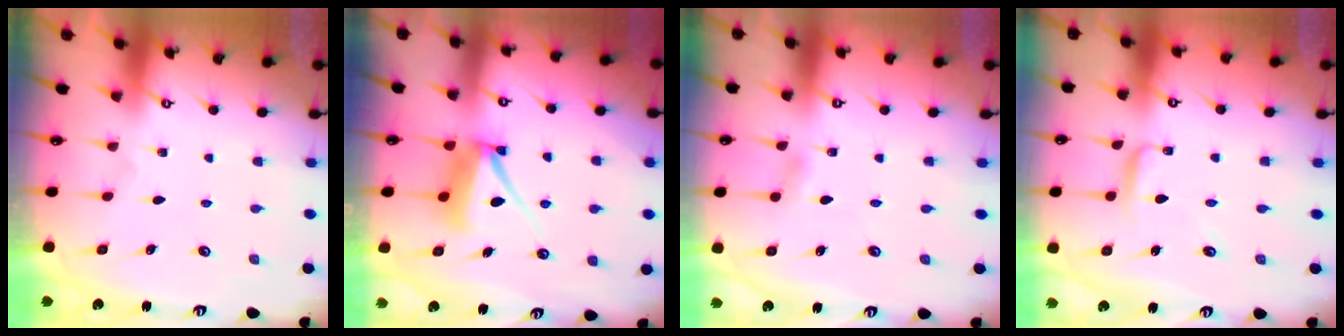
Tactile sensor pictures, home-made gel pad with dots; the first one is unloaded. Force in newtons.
{"total": 9.0, "press": 9.0, "slide": 0.7}
{"total": 2.2, "press": 2.2, "slide": 0.3}
{"total": 2.9, "press": 2.9, "slide": 0.2}